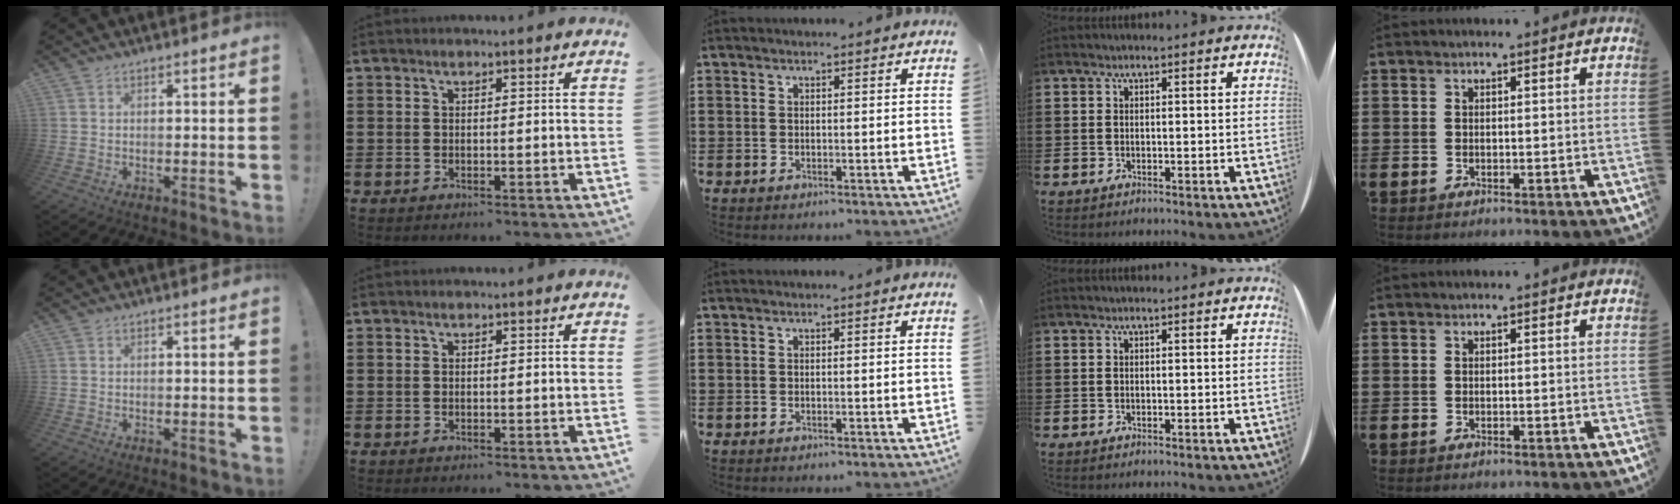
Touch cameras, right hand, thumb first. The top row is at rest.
{}